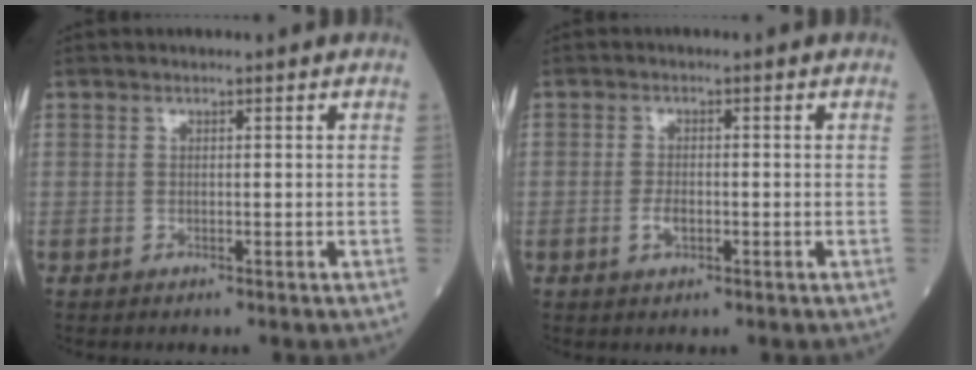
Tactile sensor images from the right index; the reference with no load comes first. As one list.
[{"total": 2.1, "force": [-0.7, 0.9, 1.7], "torque": [-0.035, 0.001, -0.012]}]